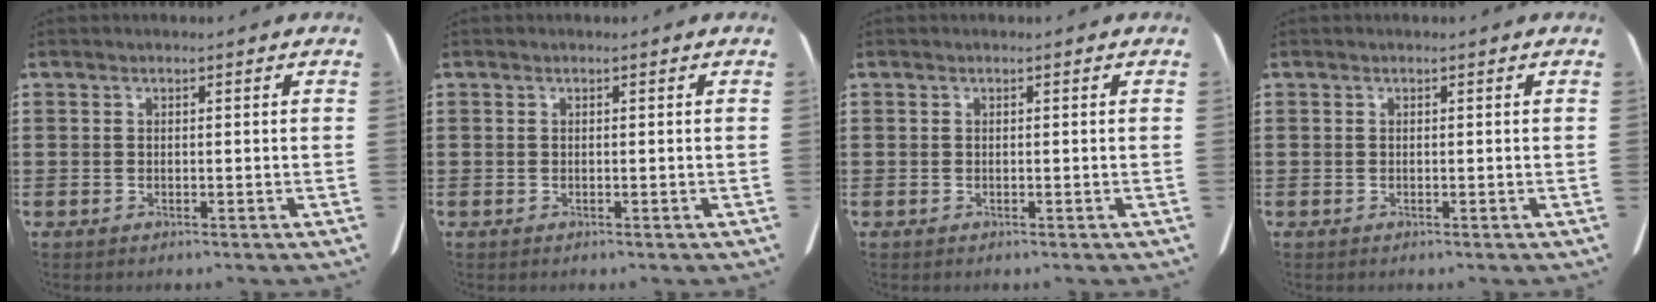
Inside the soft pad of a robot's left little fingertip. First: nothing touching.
{"total": 0.0}
{"total": 0.0}
{"total": 0.0}